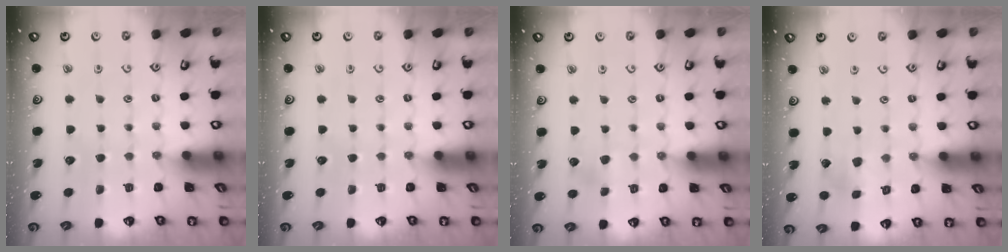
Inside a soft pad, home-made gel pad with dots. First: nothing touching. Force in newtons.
{"total": 0.0}
{"total": 2.2, "press": 2.1, "slide": 0.5}
{"total": 3.0, "press": 3.0, "slide": 0.4}